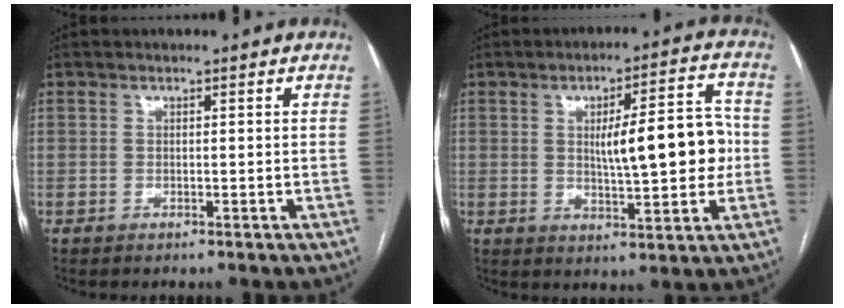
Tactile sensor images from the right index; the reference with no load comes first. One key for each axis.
{"total": 11.8, "fx": 0.4, "fy": 2.7, "fz": 11.5, "tx": -0.162, "ty": 0.021, "tz": 0.013}